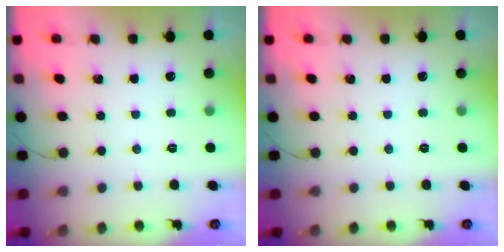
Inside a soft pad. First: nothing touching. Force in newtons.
{"total": 0.0}